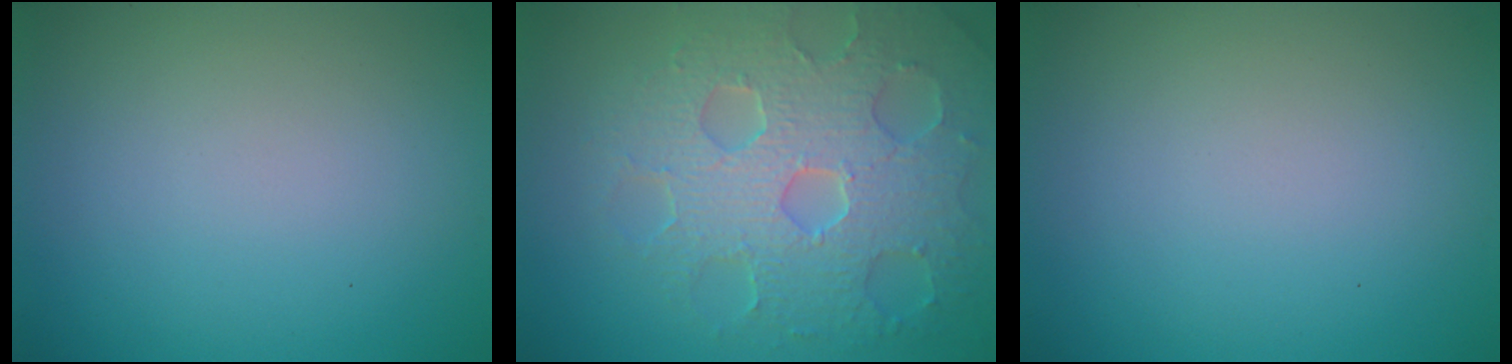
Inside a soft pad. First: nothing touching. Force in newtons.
{"total": 7.9, "press": 5.8, "slide": 5.3}
{"total": 0.0}